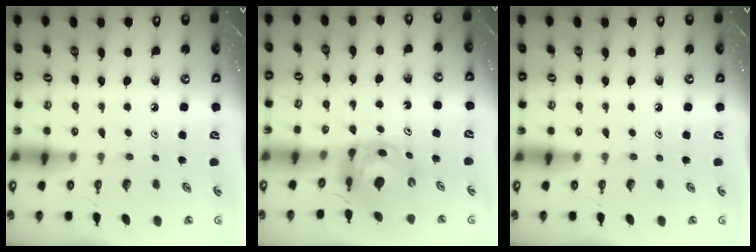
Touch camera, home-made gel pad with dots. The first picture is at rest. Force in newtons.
{"total": 6.7, "press": 6.7, "slide": 0.7}
{"total": 0.0}